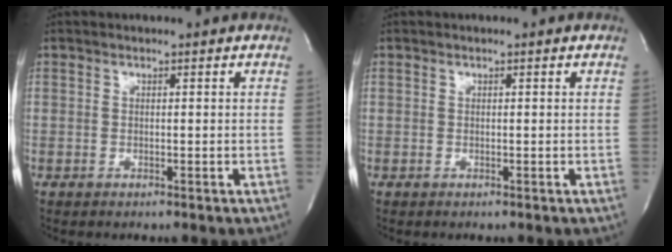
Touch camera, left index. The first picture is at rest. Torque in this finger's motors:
{"motor_torque": [0.00, 0.00, 0.00, 0.01]}